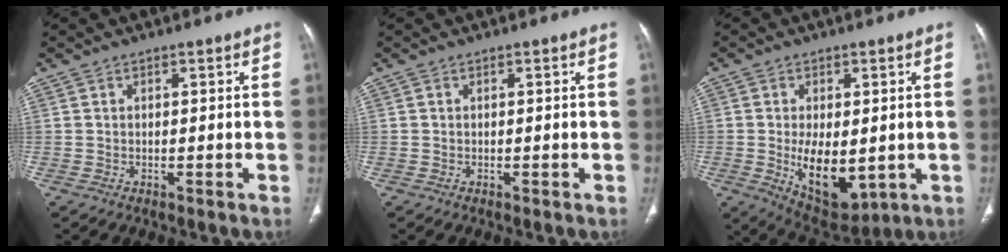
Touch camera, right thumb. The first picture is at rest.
{"total": 0.0}
{"total": 12.0, "force": [-1.5, 6.5, 10.0], "torque": [-0.136, -0.018, -0.002]}